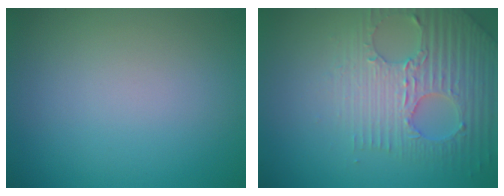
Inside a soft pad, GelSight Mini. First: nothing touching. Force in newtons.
{"total": 4.5, "press": 4.3, "slide": 1.1}